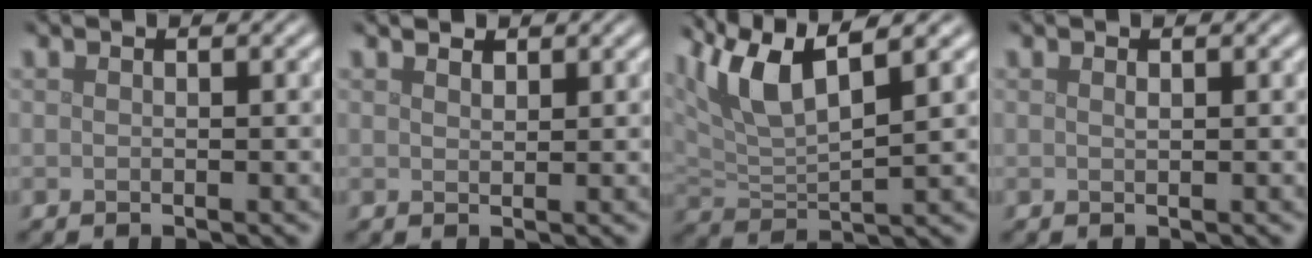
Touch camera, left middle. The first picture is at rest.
{"total": 1.1, "force": [1.0, 0.3, 0.3], "torque": [-0.010, -0.003, 0.018]}
{"total": 6.7, "force": [4.0, 1.9, 5.0], "torque": [-0.104, 0.012, 0.073]}
{"total": 0.0}